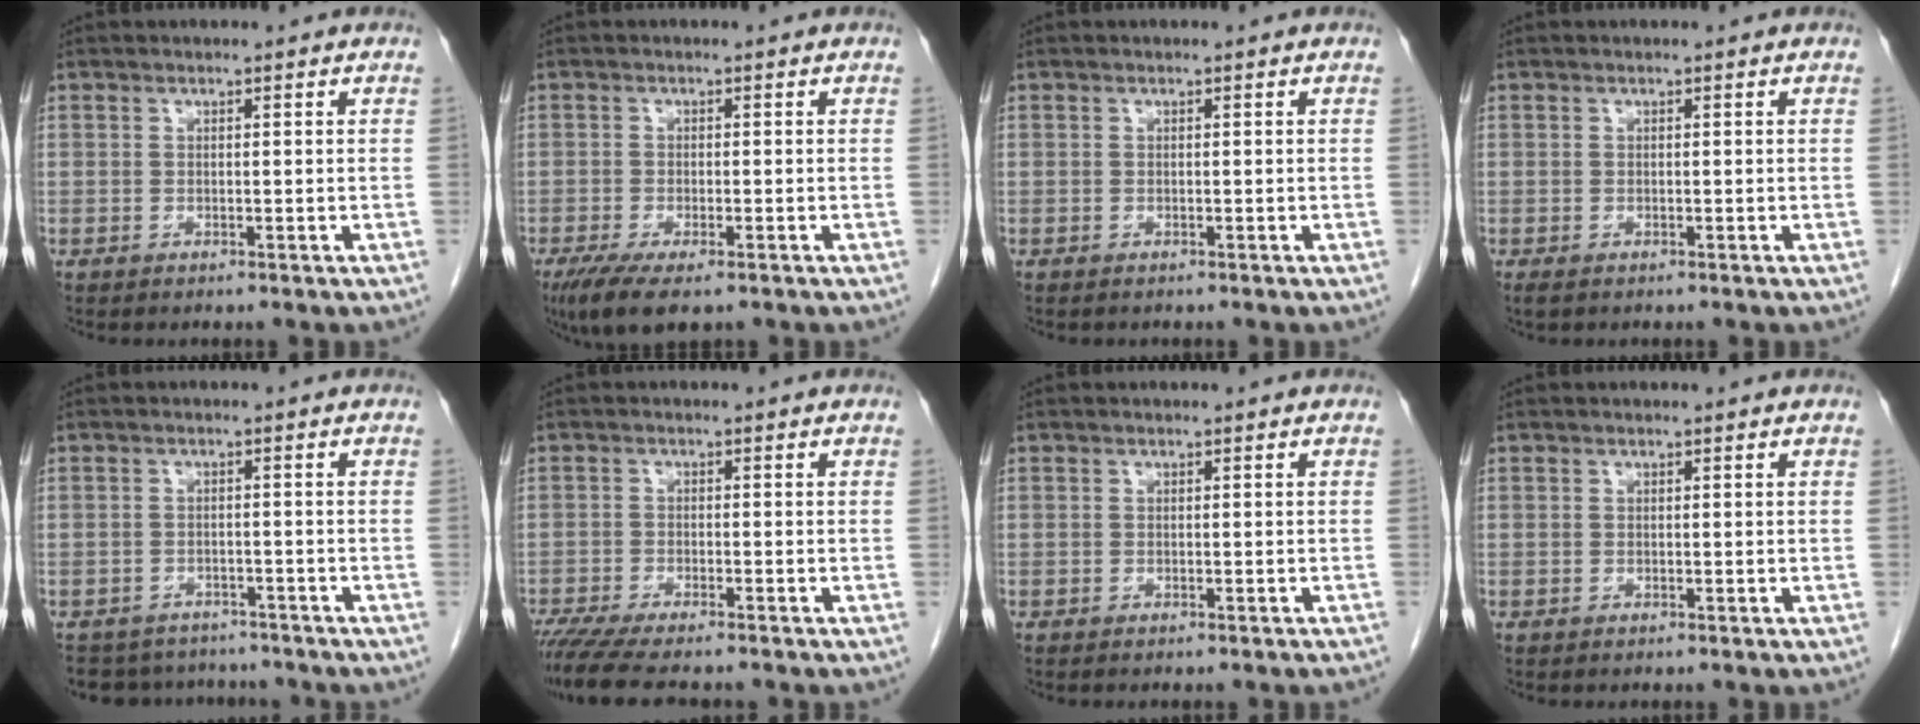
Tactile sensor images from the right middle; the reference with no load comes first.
{"total": 6.8, "force": [-4.5, 1.8, 4.8], "torque": [-0.081, -0.019, -0.073]}
{"total": 0.0}
{"total": 1.1, "force": [-0.7, 0.5, 0.6], "torque": [-0.011, -0.001, -0.006]}
{"total": 8.0, "force": [-7.3, 3.1, 0.9], "torque": [-0.013, 0.012, -0.093]}
{"total": 9.5, "force": [-8.1, 1.1, 4.9], "torque": [-0.075, -0.021, -0.130]}
{"total": 1.9, "force": [-1.7, -0.2, 0.8], "torque": [-0.012, 0.003, -0.019]}
{"total": 0.0}